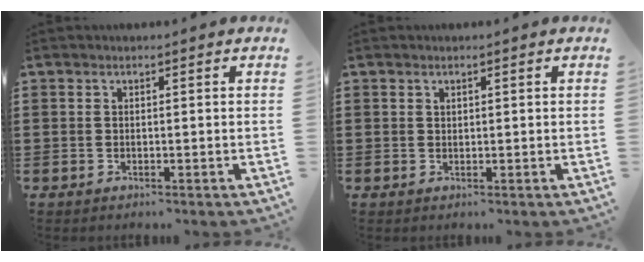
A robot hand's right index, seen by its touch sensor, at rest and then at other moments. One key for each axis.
{"total": 0.6, "fx": 0.4, "fy": 0.4, "fz": 0.1, "tx": -0.004, "ty": 0.002, "tz": 0.008}